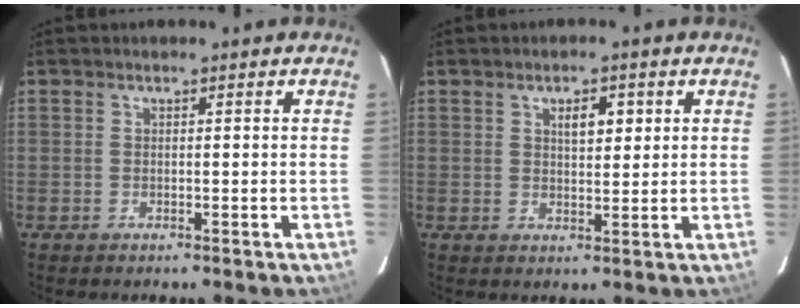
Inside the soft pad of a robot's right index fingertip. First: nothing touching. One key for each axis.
{"total": 3.8, "fx": 1.5, "fy": 1.7, "fz": 3.1, "tx": -0.048, "ty": 0.007, "tz": 0.026}